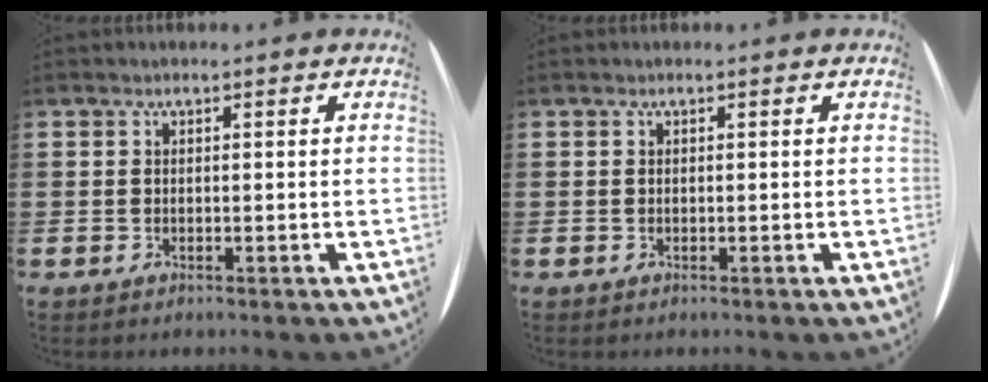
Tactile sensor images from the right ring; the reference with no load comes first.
{"total": 0.0}